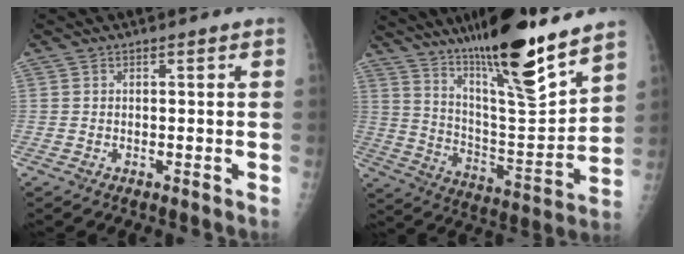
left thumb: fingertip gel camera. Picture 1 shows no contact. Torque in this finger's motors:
{"motor_torque": [3.04, 0.99, 1.39, -1.39, 0.49]}